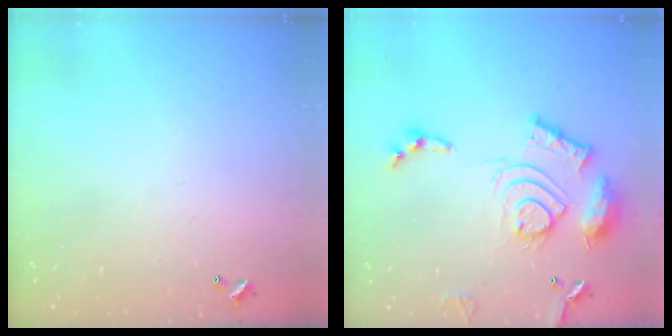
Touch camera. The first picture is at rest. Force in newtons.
{"total": 17.8, "press": 17.7, "slide": 1.5}